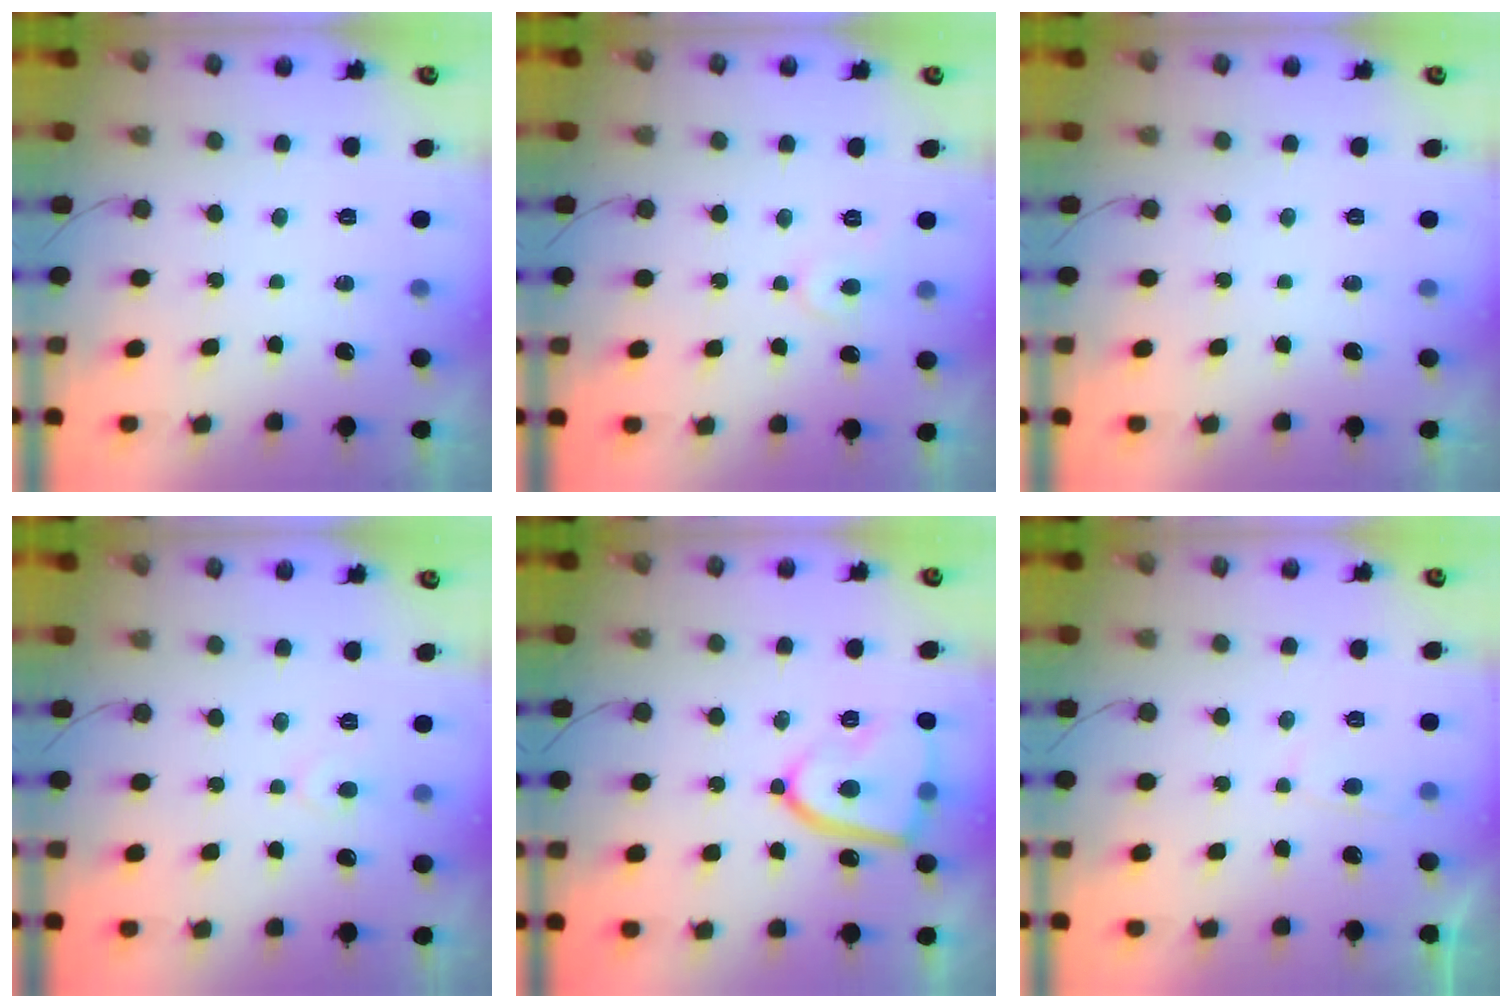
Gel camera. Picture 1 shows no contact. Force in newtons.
{"total": 4.8, "press": 4.8, "slide": 0.4}
{"total": 0.0}
{"total": 5.6, "press": 5.6, "slide": 0.4}
{"total": 15.7, "press": 15.6, "slide": 1.1}
{"total": 2.4, "press": 2.4, "slide": 0.4}